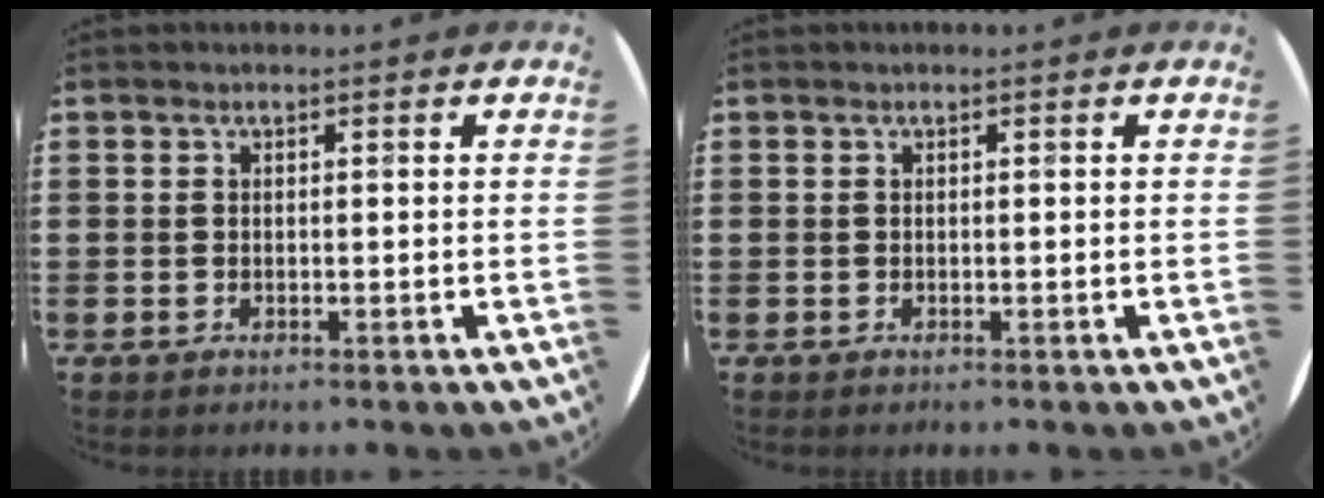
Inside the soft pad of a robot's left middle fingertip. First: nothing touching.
{"total": 0.0}